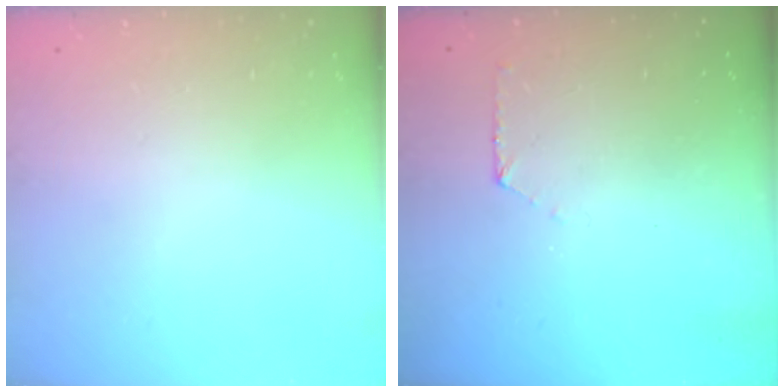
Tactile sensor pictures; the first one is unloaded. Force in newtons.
{"total": 5.7, "press": 5.7, "slide": 0.6}